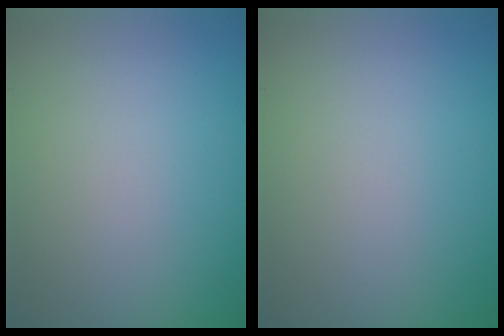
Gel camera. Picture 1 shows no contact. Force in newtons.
{"total": 0.0}